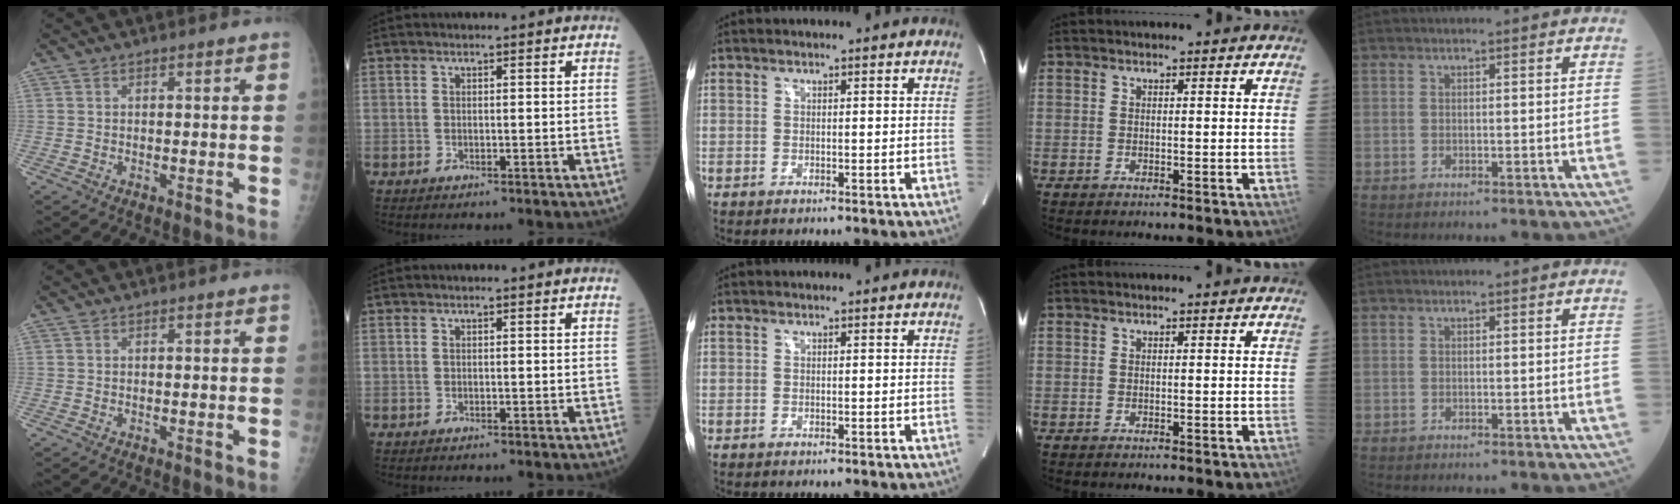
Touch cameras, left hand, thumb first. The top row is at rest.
{}